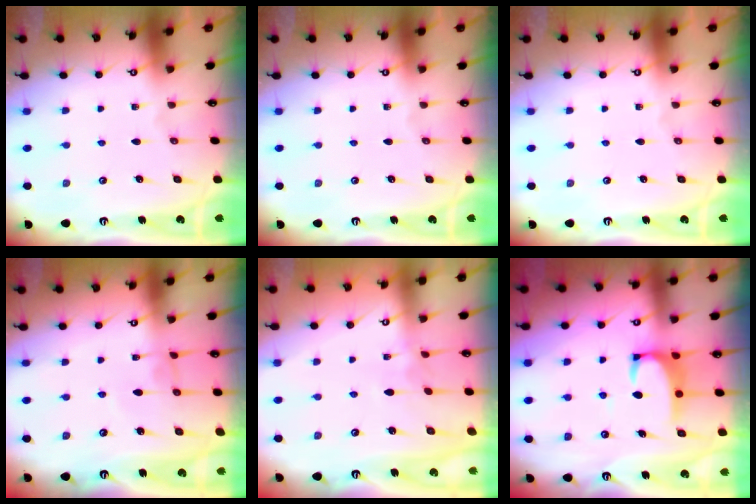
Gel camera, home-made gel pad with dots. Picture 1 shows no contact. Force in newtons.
{"total": 0.0}
{"total": 0.0}
{"total": 2.2, "press": 2.2, "slide": 0.2}
{"total": 5.0, "press": 5.0, "slide": 0.2}
{"total": 3.5, "press": 3.4, "slide": 0.5}